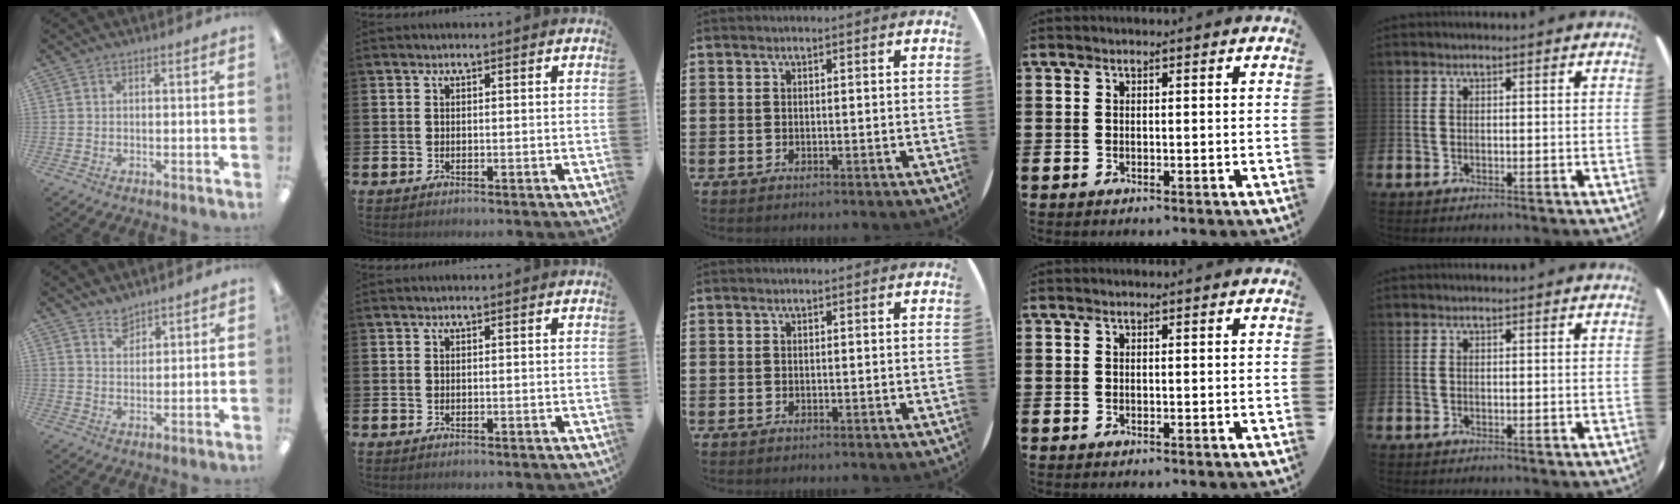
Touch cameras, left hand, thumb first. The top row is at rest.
{"thumb": {"total": 3.7, "force": [3.4, 1.4, 0.3], "torque": [-0.004, -0.020, 0.065]}}